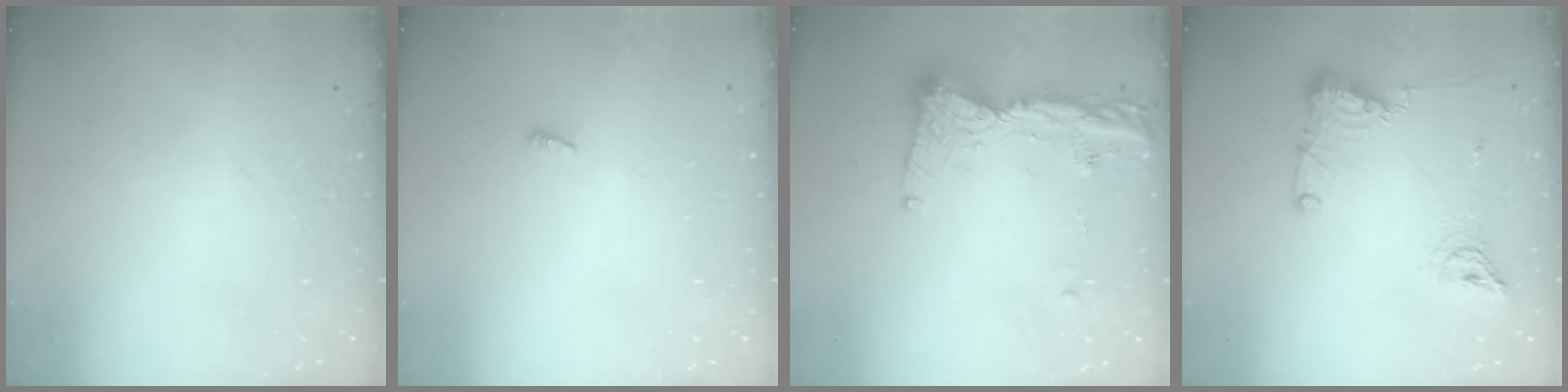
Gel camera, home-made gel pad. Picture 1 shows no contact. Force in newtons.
{"total": 2.8, "press": 2.7, "slide": 0.8}
{"total": 14.5, "press": 14.4, "slide": 1.7}
{"total": 11.6, "press": 11.5, "slide": 1.6}